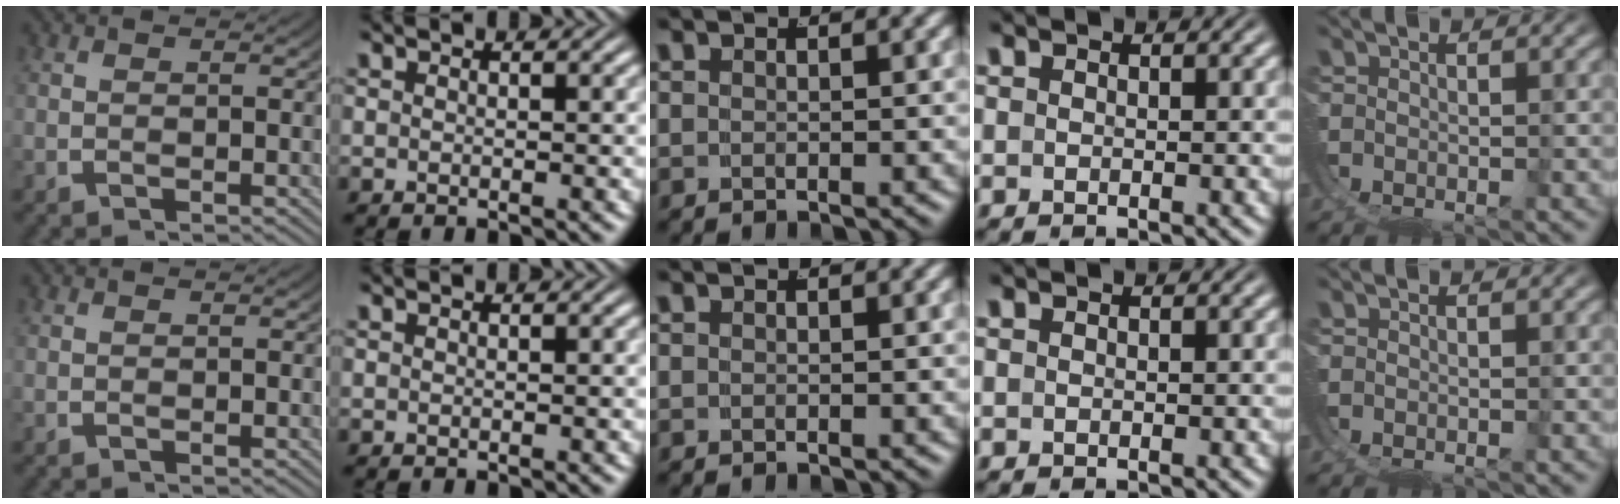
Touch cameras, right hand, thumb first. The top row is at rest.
{}